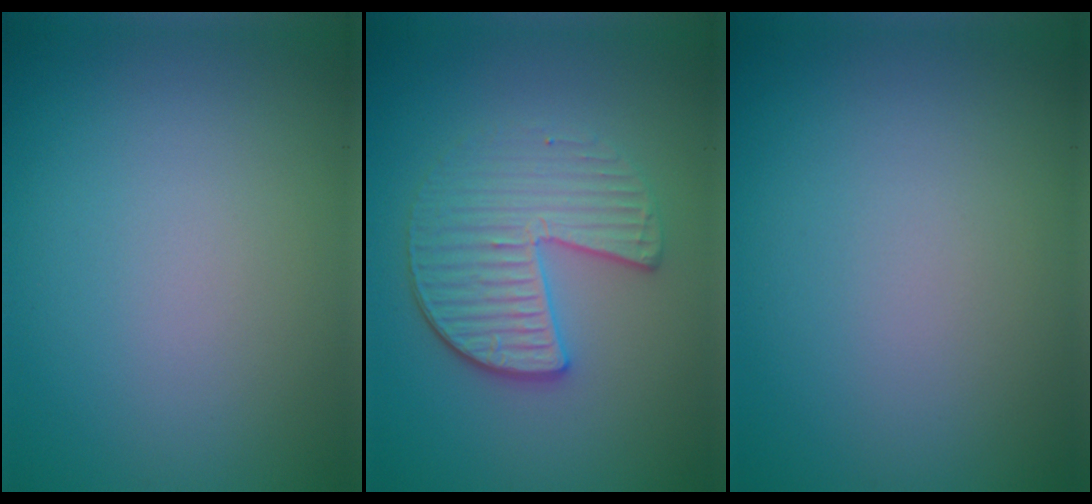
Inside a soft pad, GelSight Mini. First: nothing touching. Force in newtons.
{"total": 4.0, "press": 3.6, "slide": 1.9}
{"total": 0.0}